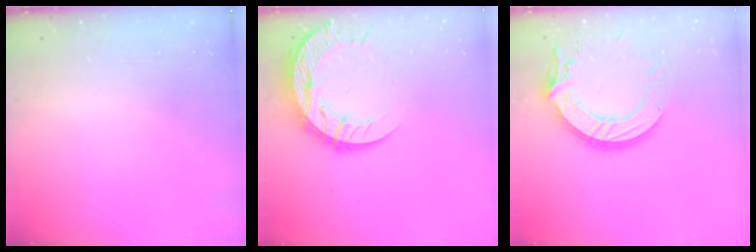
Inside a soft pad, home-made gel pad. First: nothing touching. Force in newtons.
{"total": 14.0, "press": 14.0, "slide": 1.3}
{"total": 15.3, "press": 15.2, "slide": 1.5}